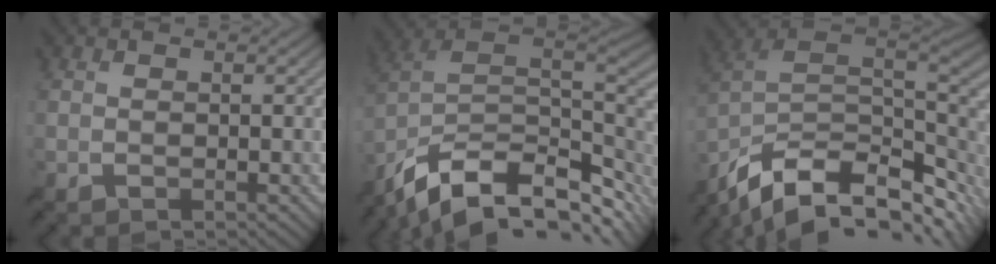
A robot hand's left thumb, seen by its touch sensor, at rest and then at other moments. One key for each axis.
{"total": 16.0, "fx": -8.0, "fy": 8.2, "fz": 11.2, "tx": -0.243, "ty": -0.027, "tz": -0.134}
{"total": 16.0, "fx": -8.1, "fy": 8.3, "fz": 11.0, "tx": -0.243, "ty": -0.024, "tz": -0.138}